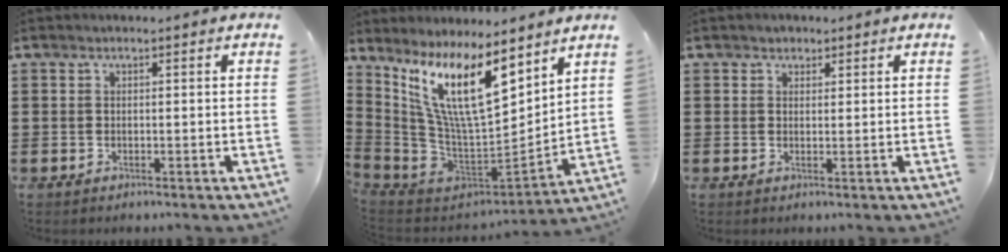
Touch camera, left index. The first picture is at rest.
{"total": 15.1, "force": [8.9, 3.7, 11.7], "torque": [-0.271, -0.058, 0.152]}
{"total": 1.4, "force": [1.1, 0.9, 0.0], "torque": [-0.004, 0.005, 0.021]}